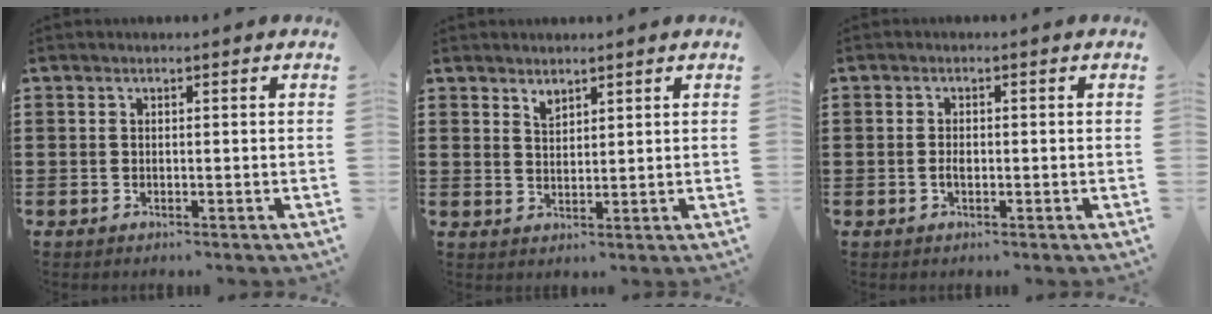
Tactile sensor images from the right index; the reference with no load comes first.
{"total": 2.0, "force": [1.7, 0.8, 0.5], "torque": [-0.013, 0.002, 0.033]}
{"total": 1.3, "force": [-0.4, 0.7, 1.1], "torque": [-0.021, 0.002, -0.008]}